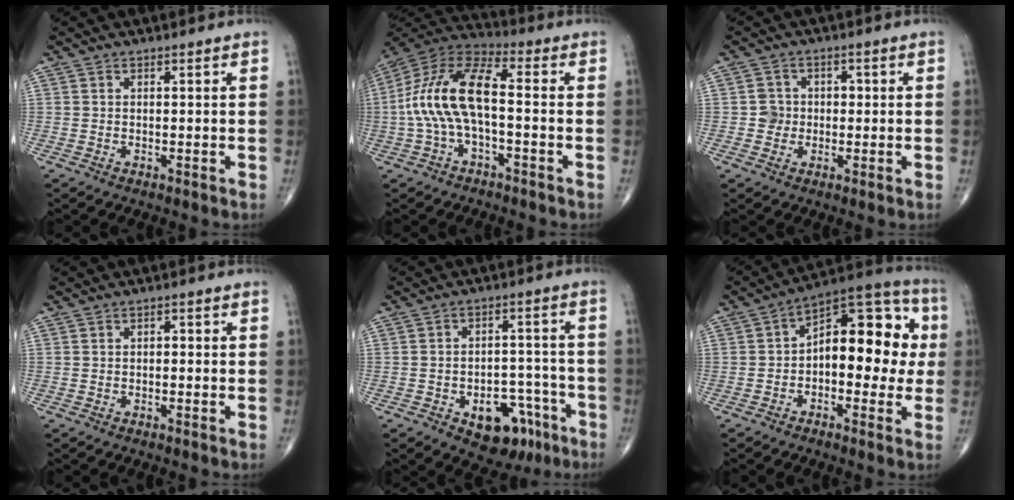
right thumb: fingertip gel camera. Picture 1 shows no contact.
{"total": 14.4, "force": [-1.3, 6.1, 13.0], "torque": [-0.272, 0.046, -0.033]}
{"total": 3.6, "force": [-0.4, 3.5, 0.8], "torque": [0.014, 0.011, -0.009]}
{"total": 1.0, "force": [0.0, 0.6, 0.8], "torque": [-0.004, 0.003, -0.006]}
{"total": 9.6, "force": [-5.0, 5.9, 5.7], "torque": [-0.044, 0.041, -0.061]}
{"total": 16.6, "force": [0.3, 9.1, 13.9], "torque": [-0.151, 0.042, -0.008]}